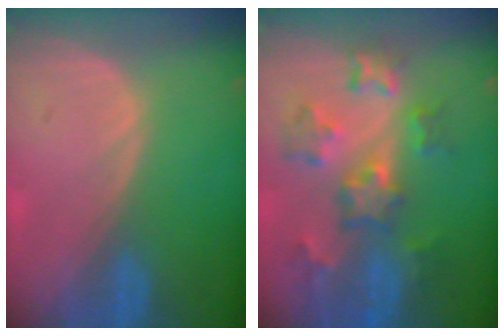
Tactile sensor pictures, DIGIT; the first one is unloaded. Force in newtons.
{"total": 8.6, "press": 7.7, "slide": 3.8}